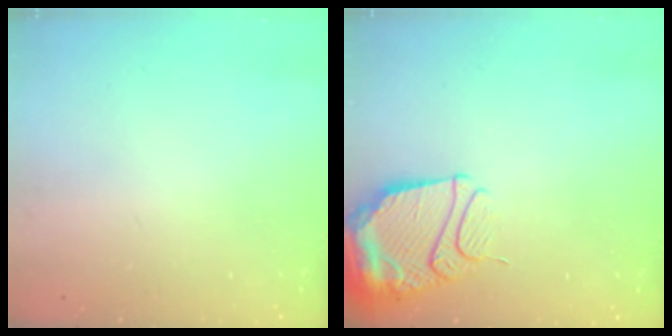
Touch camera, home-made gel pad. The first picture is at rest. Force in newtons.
{"total": 13.8, "press": 13.7, "slide": 1.4}